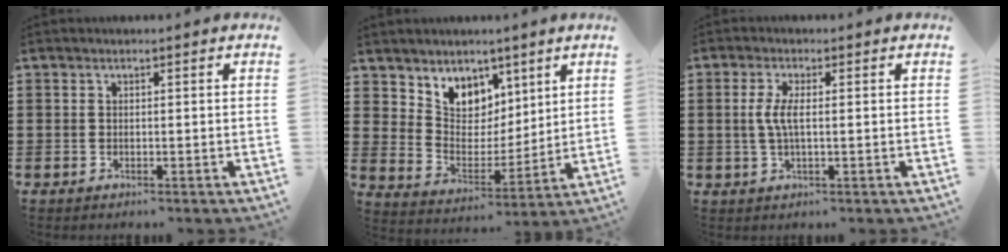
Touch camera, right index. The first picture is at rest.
{"total": 6.8, "force": [5.1, 4.6, 0.3], "torque": [-0.049, -0.034, 0.099]}
{"total": 3.7, "force": [0.1, 0.9, 3.6], "torque": [-0.080, -0.004, -0.006]}